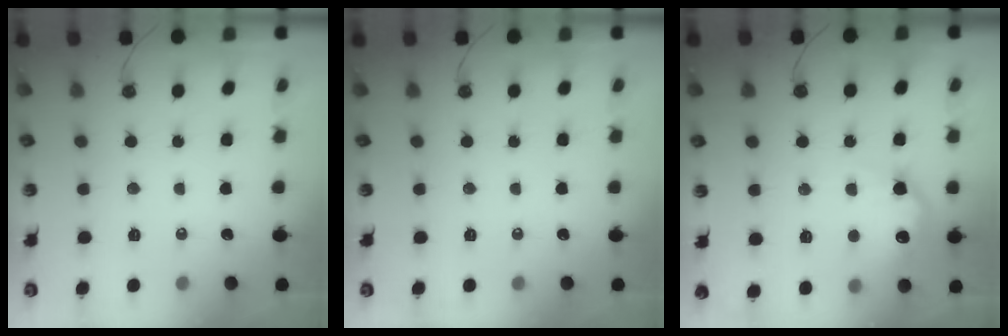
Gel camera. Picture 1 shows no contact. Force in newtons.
{"total": 0.0}
{"total": 13.5, "press": 13.5, "slide": 0.8}